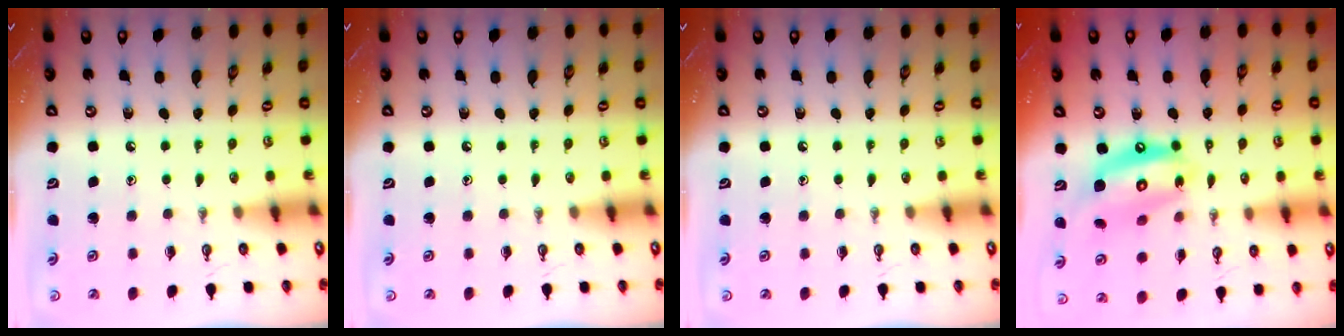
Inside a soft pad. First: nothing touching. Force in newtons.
{"total": 0.0}
{"total": 0.0}
{"total": 13.9, "press": 13.8, "slide": 1.3}